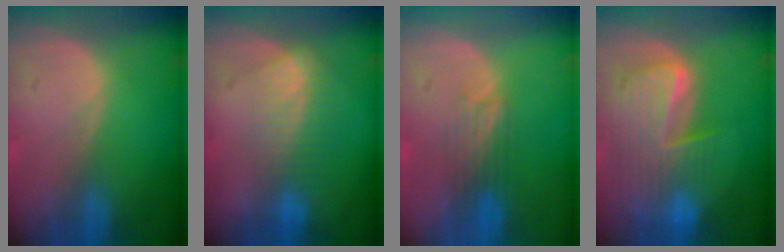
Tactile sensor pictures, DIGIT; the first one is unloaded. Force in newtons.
{"total": 7.4, "press": 6.3, "slide": 3.8}
{"total": 3.8, "press": 3.1, "slide": 2.2}
{"total": 9.9, "press": 8.4, "slide": 5.1}